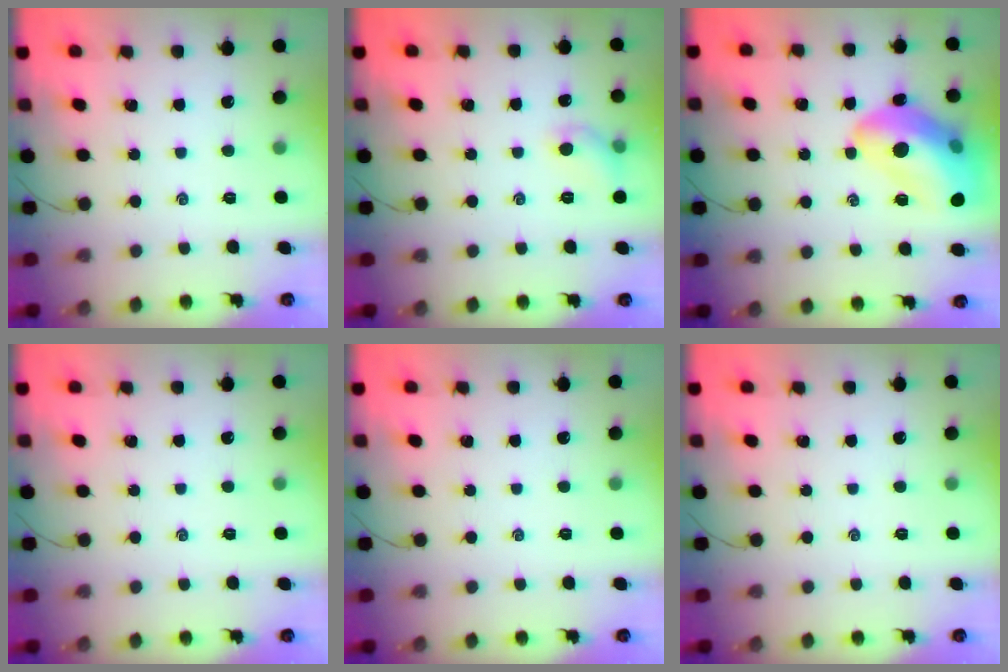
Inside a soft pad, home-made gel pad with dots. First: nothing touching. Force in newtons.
{"total": 6.2, "press": 6.1, "slide": 1.3}
{"total": 21.4, "press": 21.0, "slide": 3.9}
{"total": 0.0}
{"total": 0.0}
{"total": 0.0}